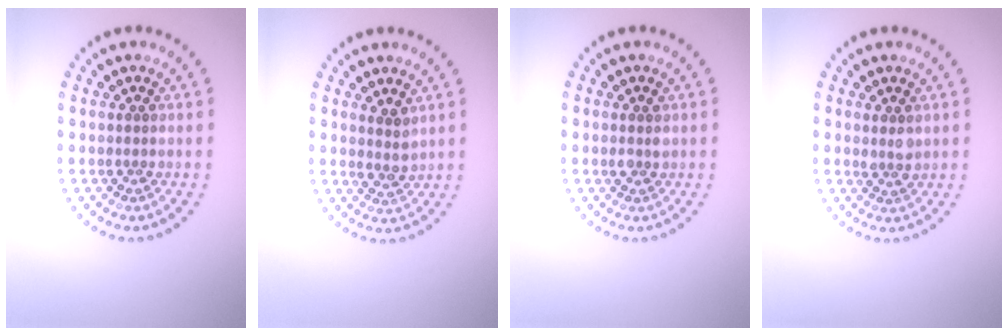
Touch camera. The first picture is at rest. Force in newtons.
{"total": 1.7, "press": 1.4, "slide": 0.9}
{"total": 1.2, "press": 1.1, "slide": 0.5}
{"total": 1.5, "press": 1.4, "slide": 0.7}